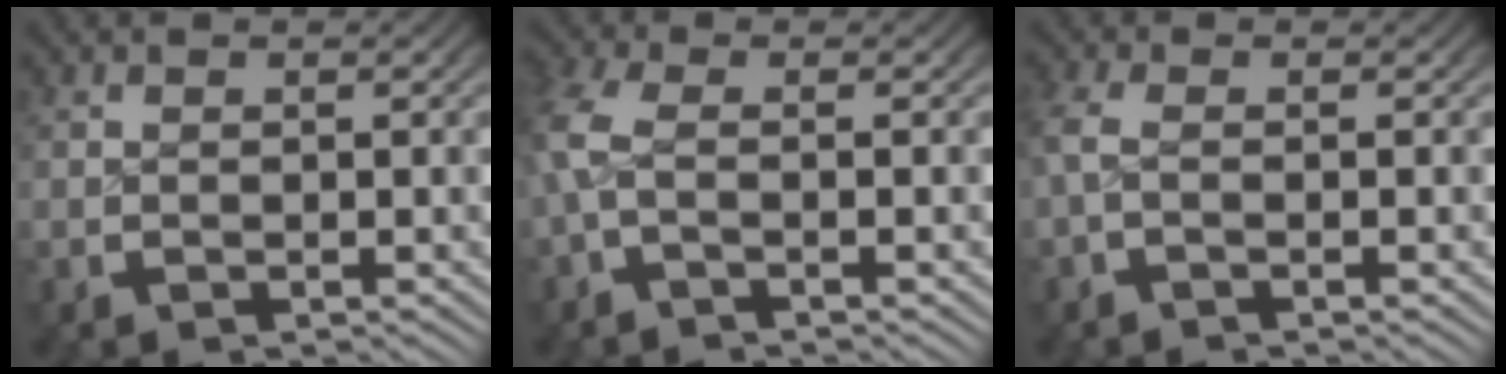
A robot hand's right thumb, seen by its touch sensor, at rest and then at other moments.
{"total": 3.2, "force": [-0.4, 1.8, 2.6], "torque": [-0.083, -0.006, -0.007]}
{"total": 2.1, "force": [-0.4, 1.2, 1.7], "torque": [-0.055, -0.003, -0.006]}